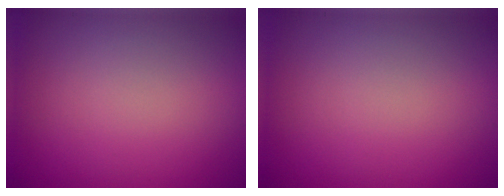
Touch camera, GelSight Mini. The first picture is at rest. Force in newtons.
{"total": 0.0}